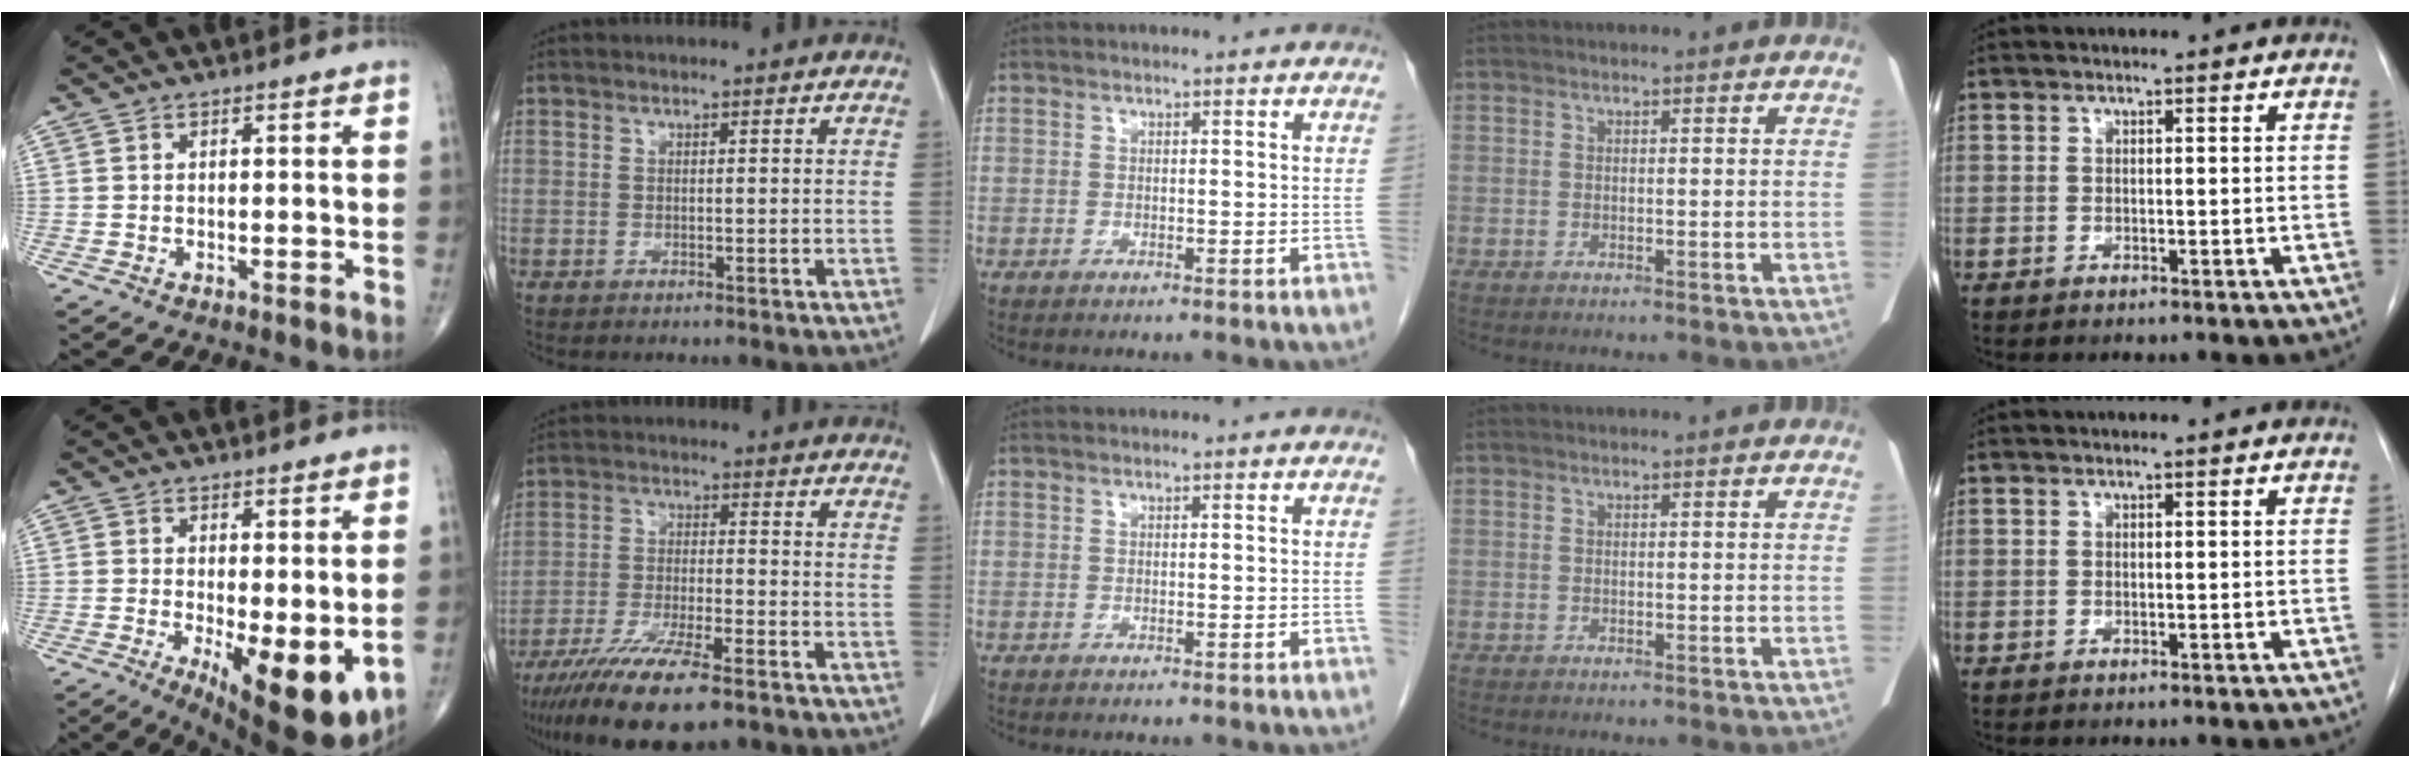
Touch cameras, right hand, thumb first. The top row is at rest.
{"thumb": {"total": 12.6, "force": [-2.5, 4.5, 11.5], "torque": [-0.161, -0.029, -0.023]}, "index": {"total": 14.4, "force": [-10.4, 2.4, 9.6], "torque": [-0.180, -0.036, -0.176]}}